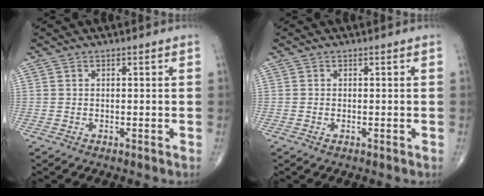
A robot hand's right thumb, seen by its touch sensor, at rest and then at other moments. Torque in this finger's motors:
{"motor_torque": [-0.07, 0.05, -0.24, -0.01, -0.03]}